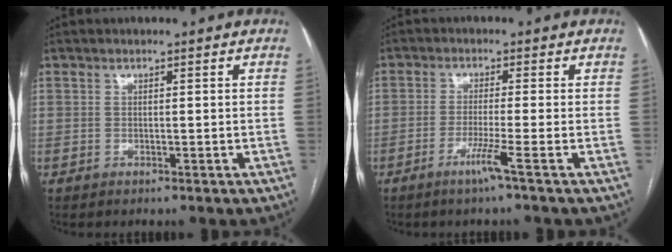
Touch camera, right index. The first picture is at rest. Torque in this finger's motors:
{"motor_torque": [-0.07, -0.05, -0.05, 0.02]}